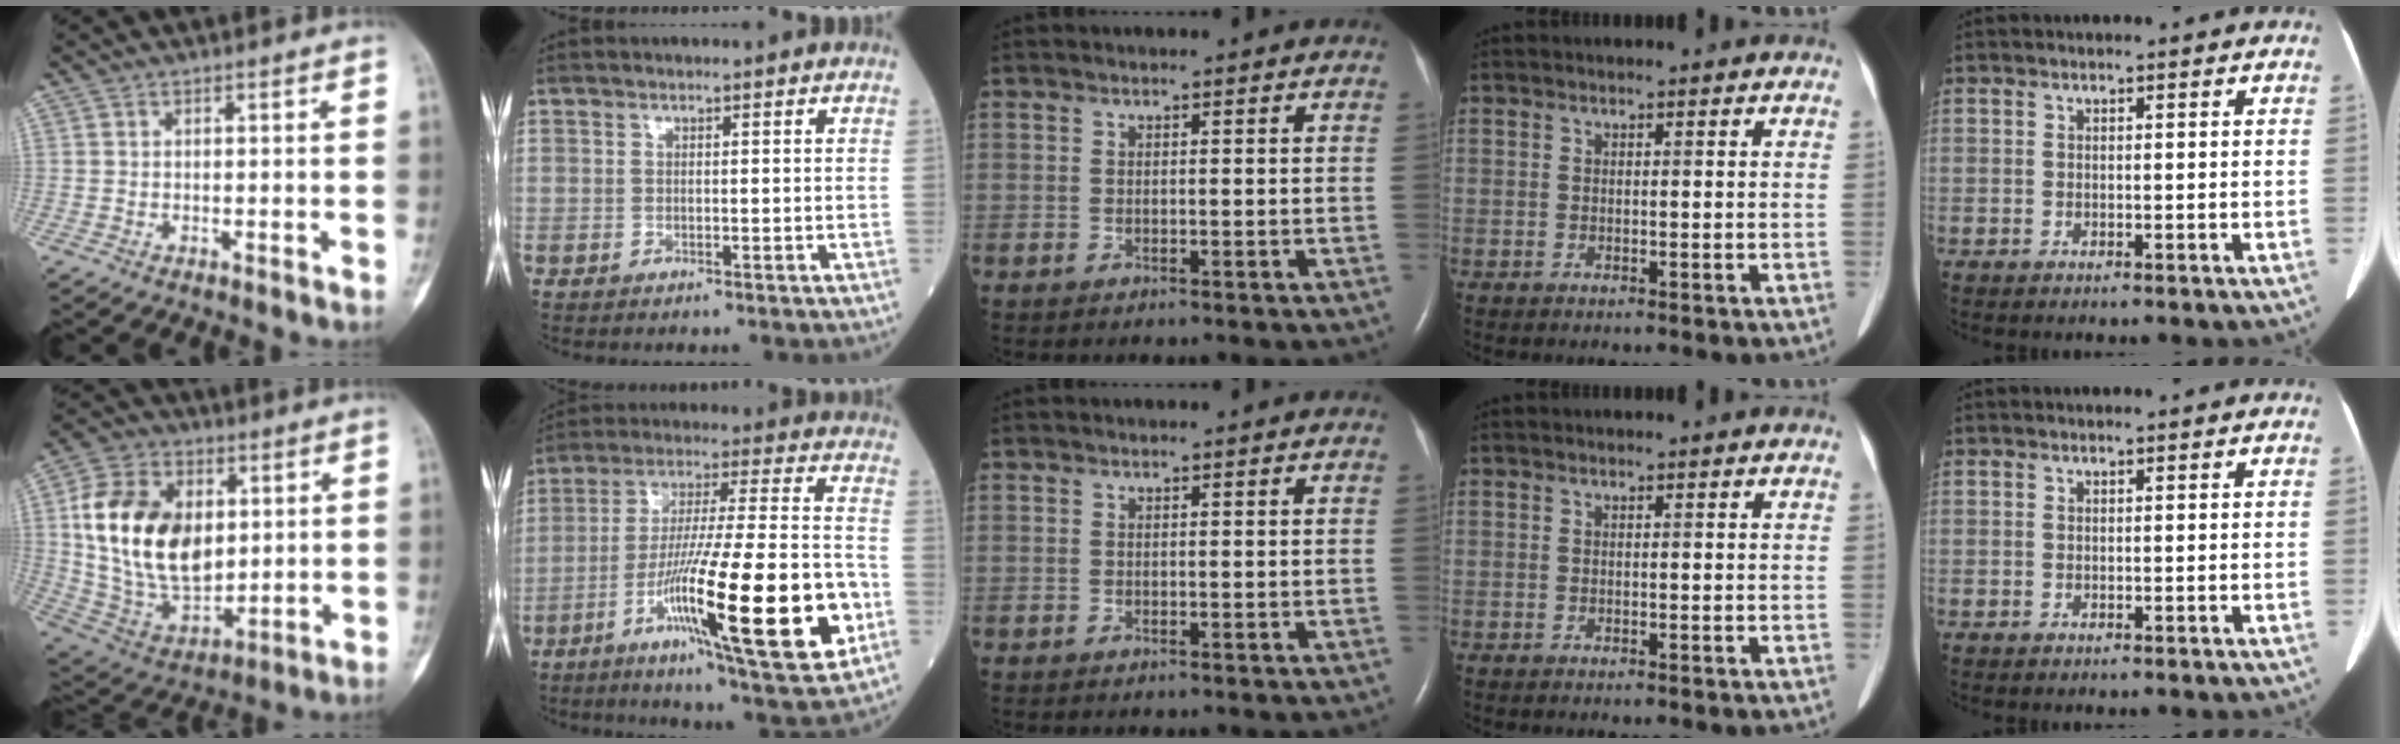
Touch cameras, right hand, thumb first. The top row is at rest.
{"thumb": {"total": 22.0, "force": [3.6, 14.4, 16.3], "torque": [-0.273, -0.016, 0.077]}, "index": {"total": 24.9, "force": [-8.3, 1.8, 23.5], "torque": [-0.371, -0.032, -0.134]}}